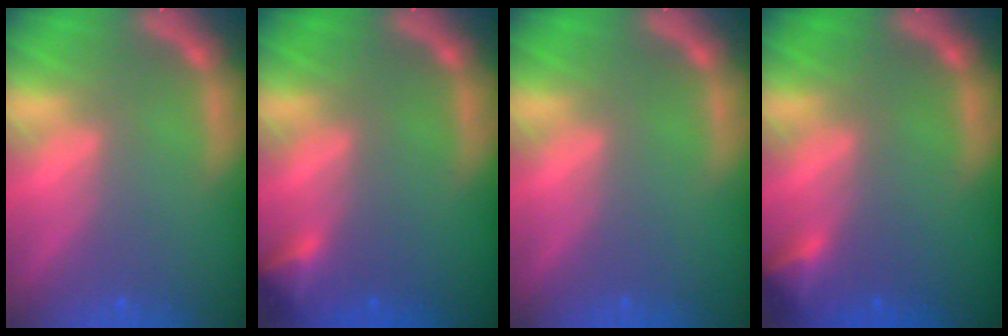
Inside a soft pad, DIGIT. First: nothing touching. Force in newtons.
{"total": 1.9}
{"total": 0.0}
{"total": 1.9}